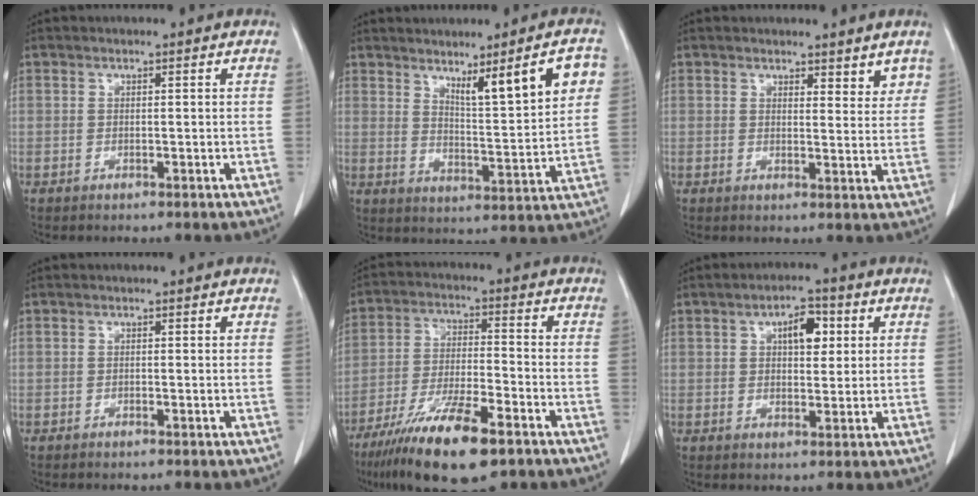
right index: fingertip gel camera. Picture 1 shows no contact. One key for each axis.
{"total": 10.7, "fx": 5.0, "fy": 0.7, "fz": 9.4, "tx": -0.135, "ty": -0.007, "tz": 0.079}
{"total": 4.1, "fx": 3.4, "fy": 1.4, "fz": 1.8, "tx": -0.012, "ty": -0.015, "tz": 0.039}
{"total": 0.0}
{"total": 15.0, "fx": -9.6, "fy": 2.9, "fz": 11.1, "tx": -0.209, "ty": -0.032, "tz": -0.169}
{"total": 5.3, "fx": 1.8, "fy": 2.4, "fz": 4.4, "tx": -0.069, "ty": 0.010, "tz": 0.027}